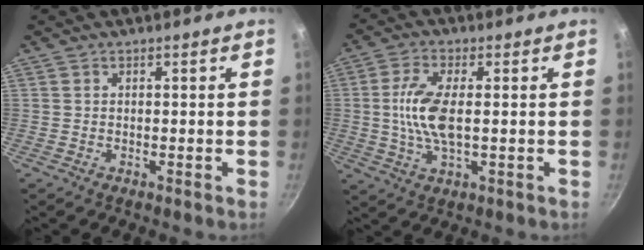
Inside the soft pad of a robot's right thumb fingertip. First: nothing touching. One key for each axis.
{"total": 9.0, "fx": 0.2, "fy": 3.7, "fz": 8.2, "tx": -0.174, "ty": 0.002, "tz": 0.001}